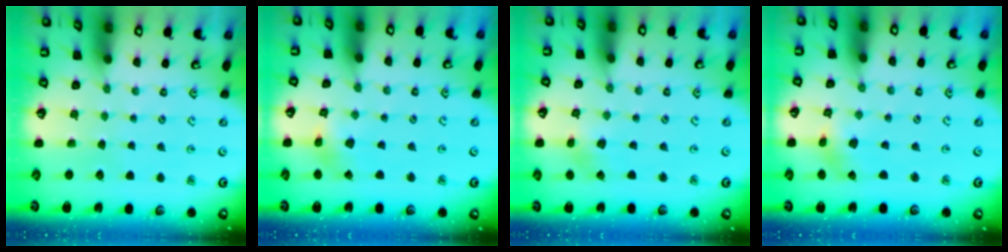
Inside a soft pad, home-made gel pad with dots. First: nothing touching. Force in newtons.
{"total": 3.4, "press": 3.4, "slide": 0.3}
{"total": 2.6, "press": 2.6, "slide": 0.4}
{"total": 1.7, "press": 1.7, "slide": 0.2}